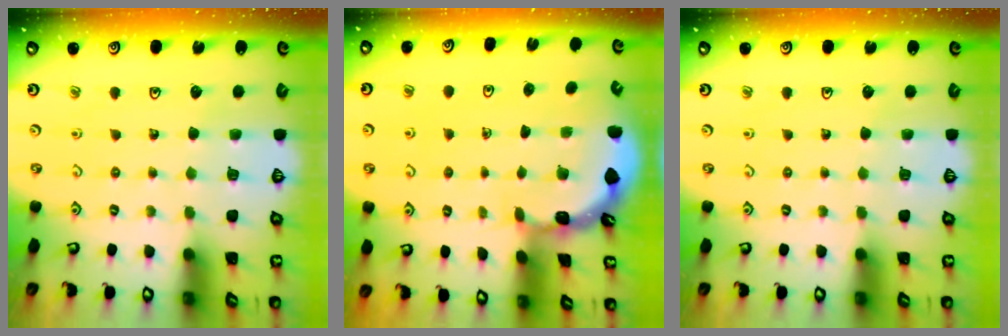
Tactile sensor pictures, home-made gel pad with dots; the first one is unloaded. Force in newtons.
{"total": 1.9, "press": 1.9, "slide": 0.1}
{"total": 0.0}